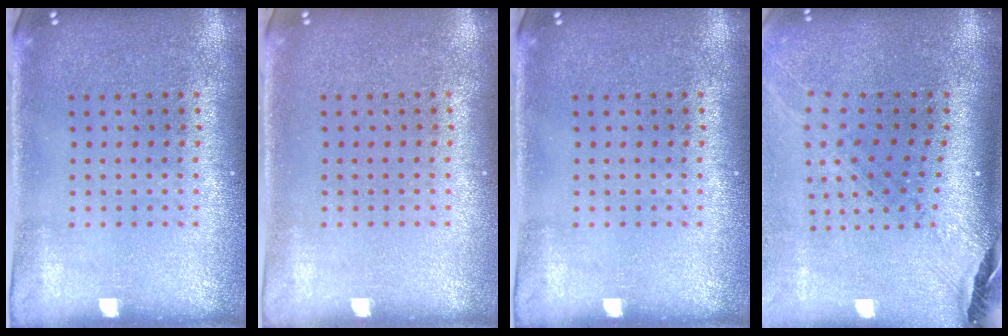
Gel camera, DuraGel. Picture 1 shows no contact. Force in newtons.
{"total": 0.0}
{"total": 0.0}
{"total": 1.8, "press": 1.5, "slide": 0.9}